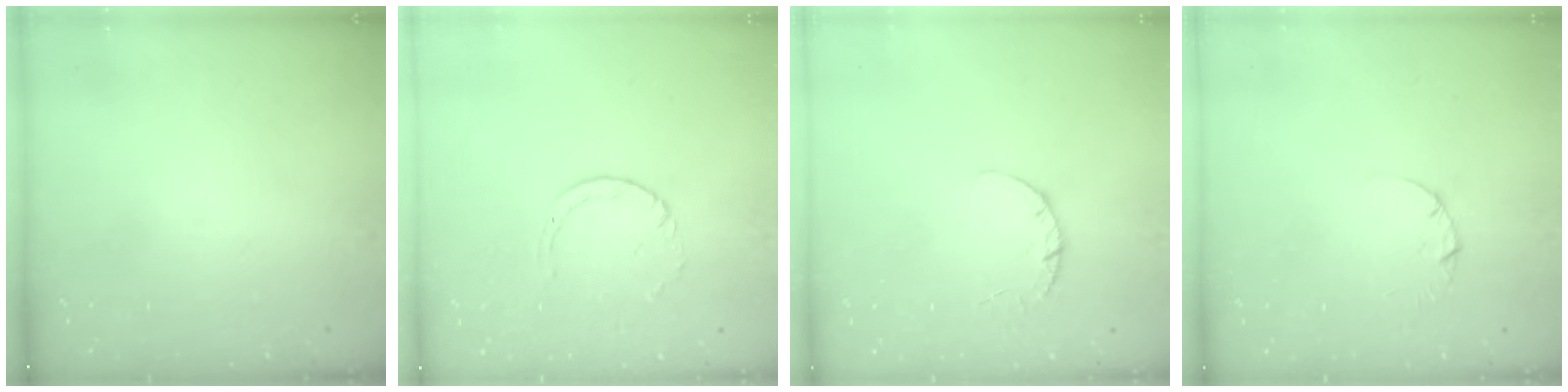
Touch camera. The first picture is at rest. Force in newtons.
{"total": 1.0, "press": 1.0, "slide": 0.1}
{"total": 2.7, "press": 2.7, "slide": 0.4}
{"total": 1.3, "press": 1.3, "slide": 0.2}